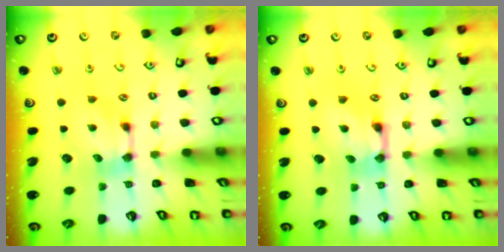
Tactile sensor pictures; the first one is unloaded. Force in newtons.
{"total": 2.6, "press": 2.6, "slide": 0.2}